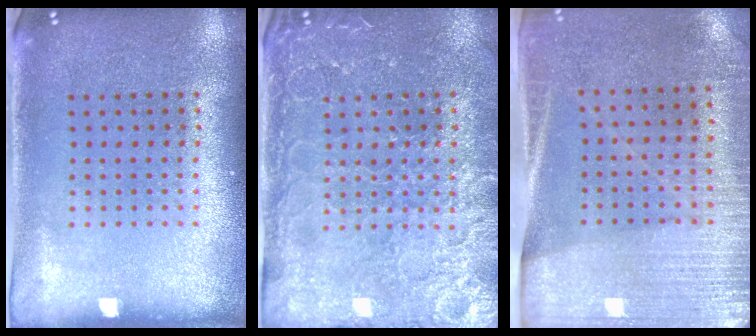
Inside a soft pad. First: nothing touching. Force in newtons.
{"total": 4.1, "press": 3.9, "slide": 1.3}
{"total": 2.8, "press": 2.5, "slide": 1.3}